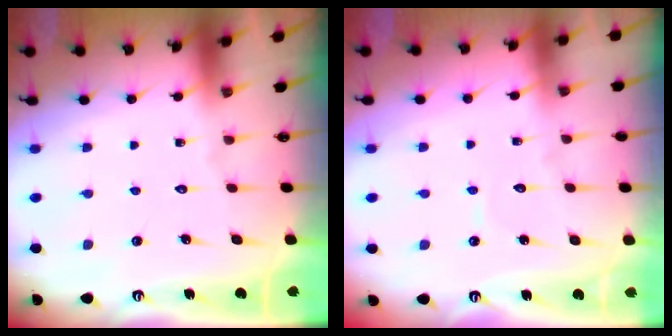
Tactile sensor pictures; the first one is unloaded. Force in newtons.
{"total": 3.0, "press": 3.0, "slide": 0.4}